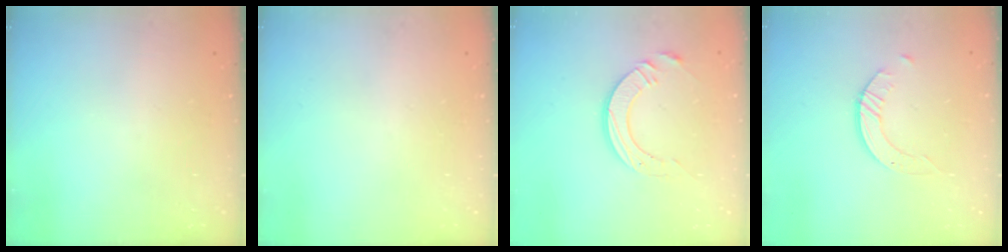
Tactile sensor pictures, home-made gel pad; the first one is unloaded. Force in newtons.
{"total": 0.0}
{"total": 10.7, "press": 10.7, "slide": 1.1}
{"total": 2.5, "press": 2.5, "slide": 0.3}